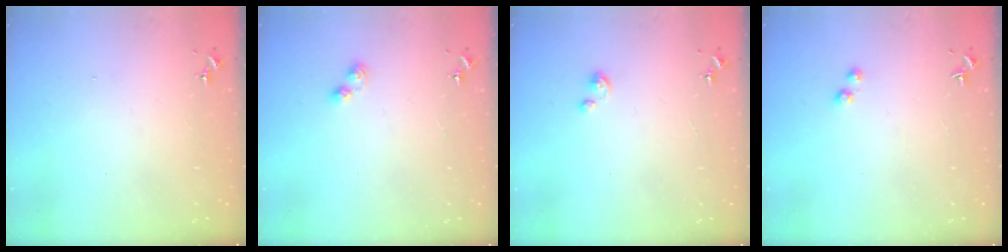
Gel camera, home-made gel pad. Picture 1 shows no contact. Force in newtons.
{"total": 4.3, "press": 4.3, "slide": 0.5}
{"total": 1.9, "press": 1.9, "slide": 0.1}
{"total": 2.4, "press": 2.3, "slide": 0.9}